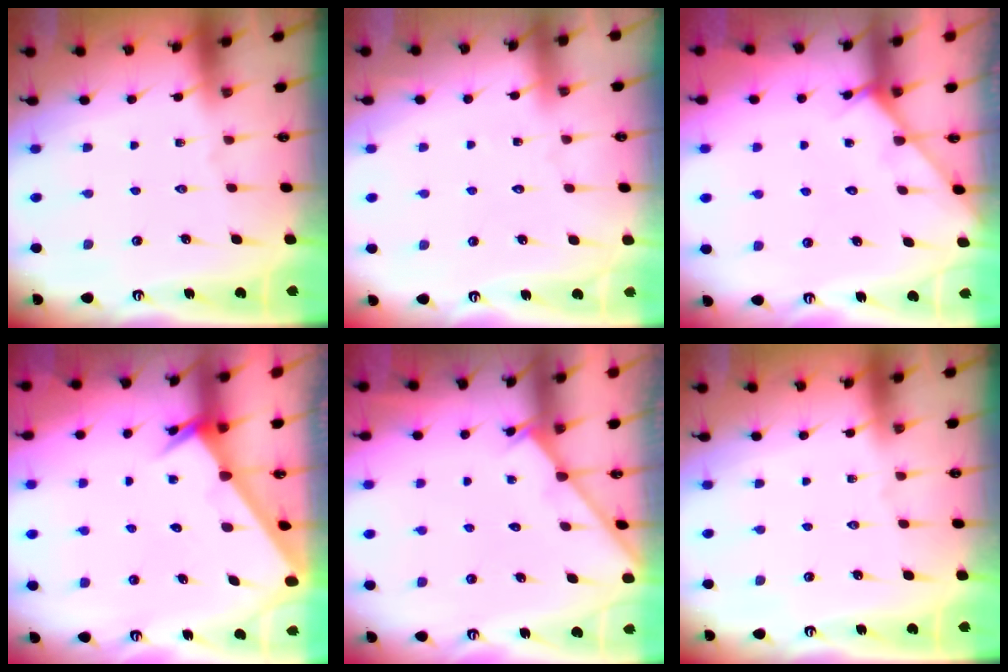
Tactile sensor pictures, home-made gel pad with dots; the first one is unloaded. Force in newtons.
{"total": 3.4, "press": 3.4, "slide": 0.3}
{"total": 3.7, "press": 3.7, "slide": 0.5}
{"total": 2.5, "press": 2.5, "slide": 0.1}
{"total": 2.6, "press": 2.5, "slide": 0.4}
{"total": 0.0}